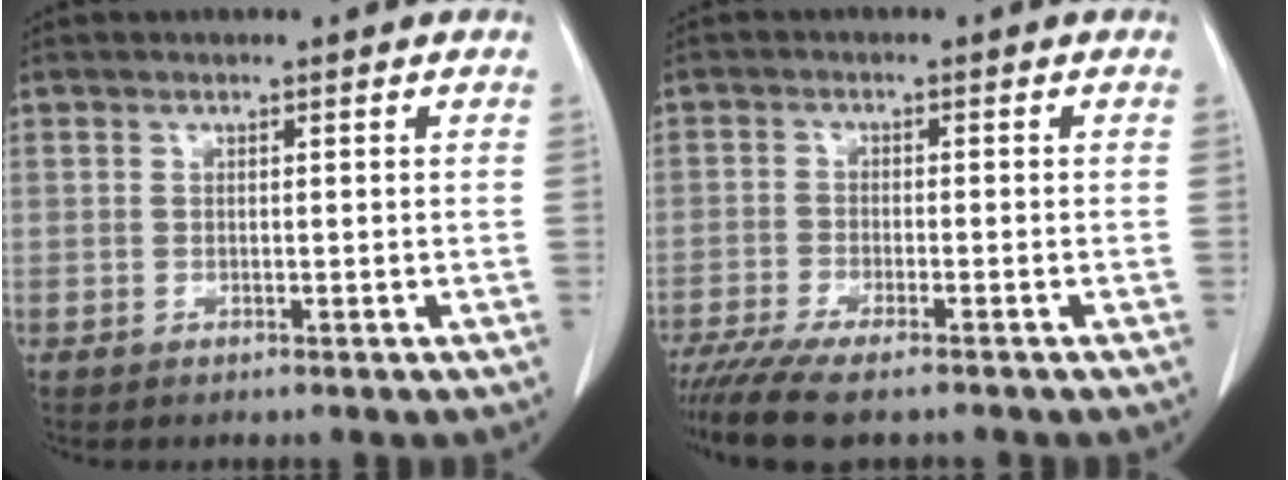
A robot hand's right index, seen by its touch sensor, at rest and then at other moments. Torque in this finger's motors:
{"motor_torque": [1.12, -1.01, 0.47, 0.13]}